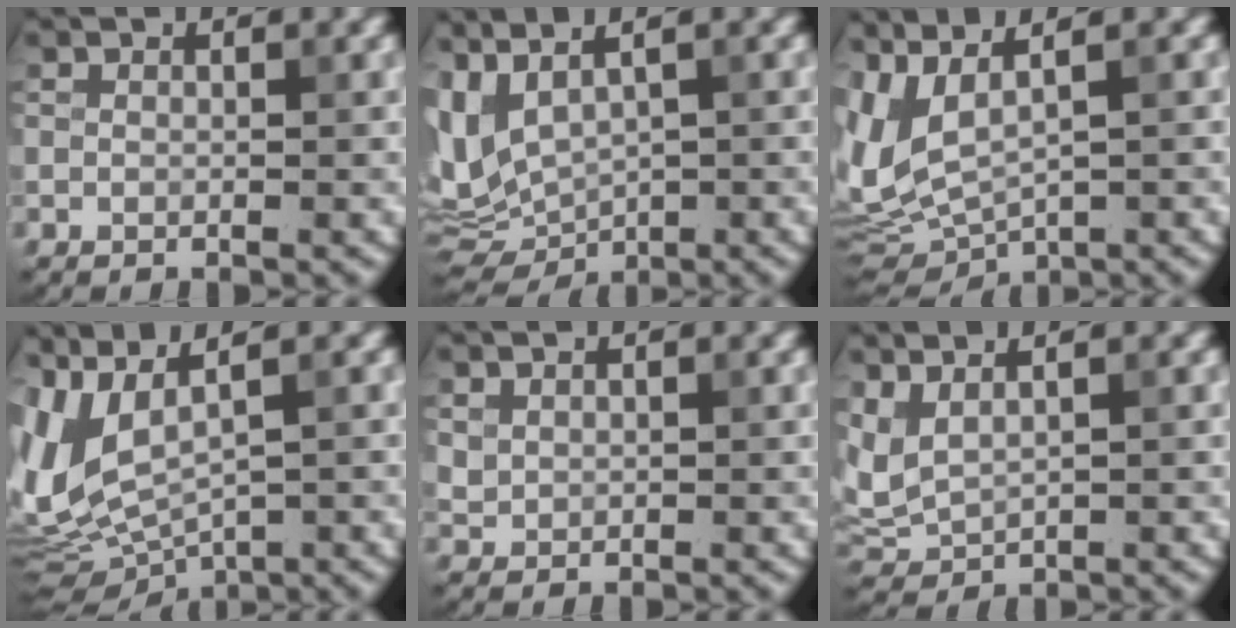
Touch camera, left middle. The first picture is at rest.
{"total": 6.4, "force": [1.8, 3.1, 5.3], "torque": [-0.109, -0.008, 0.051]}
{"total": 6.4, "force": [1.9, 2.8, 5.5], "torque": [-0.127, -0.006, 0.053]}
{"total": 7.8, "force": [1.9, 3.2, 6.8], "torque": [-0.162, -0.003, 0.051]}
{"total": 0.8, "force": [0.5, 0.6, 0.2], "torque": [-0.004, -0.003, 0.015]}
{"total": 3.0, "force": [1.2, 1.5, 2.3], "torque": [-0.063, 0.006, 0.032]}